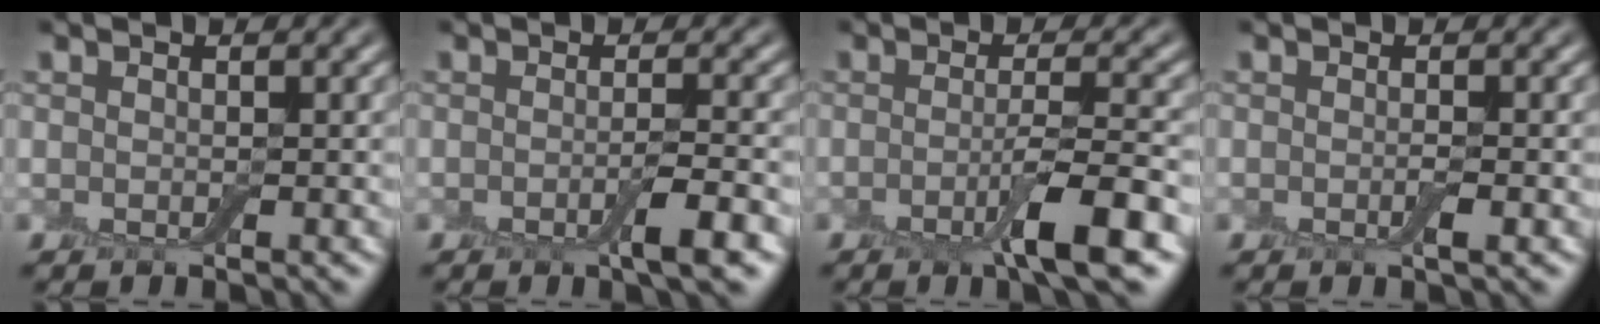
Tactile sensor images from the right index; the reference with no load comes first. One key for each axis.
{"total": 2.7, "fx": -1.2, "fy": 0.4, "fz": 2.4, "tx": -0.038, "ty": -0.005, "tz": -0.021}
{"total": 4.6, "fx": -2.0, "fy": 0.6, "fz": 4.1, "tx": -0.064, "ty": -0.003, "tz": -0.037}
{"total": 0.9, "fx": -0.5, "fy": 0.1, "fz": 0.7, "tx": -0.013, "ty": -0.005, "tz": -0.007}